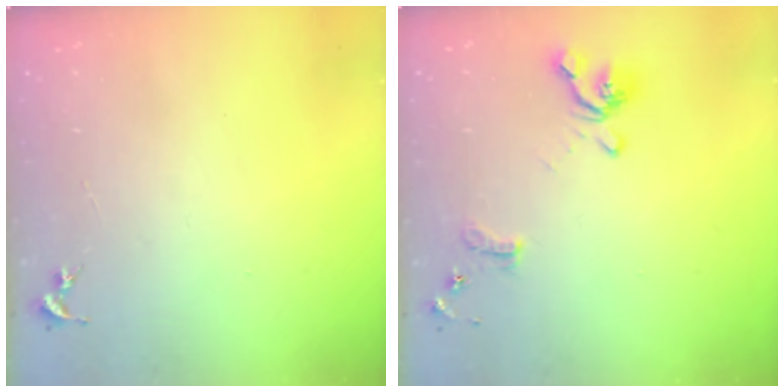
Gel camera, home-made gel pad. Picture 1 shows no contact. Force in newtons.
{"total": 12.7, "press": 12.6, "slide": 1.4}